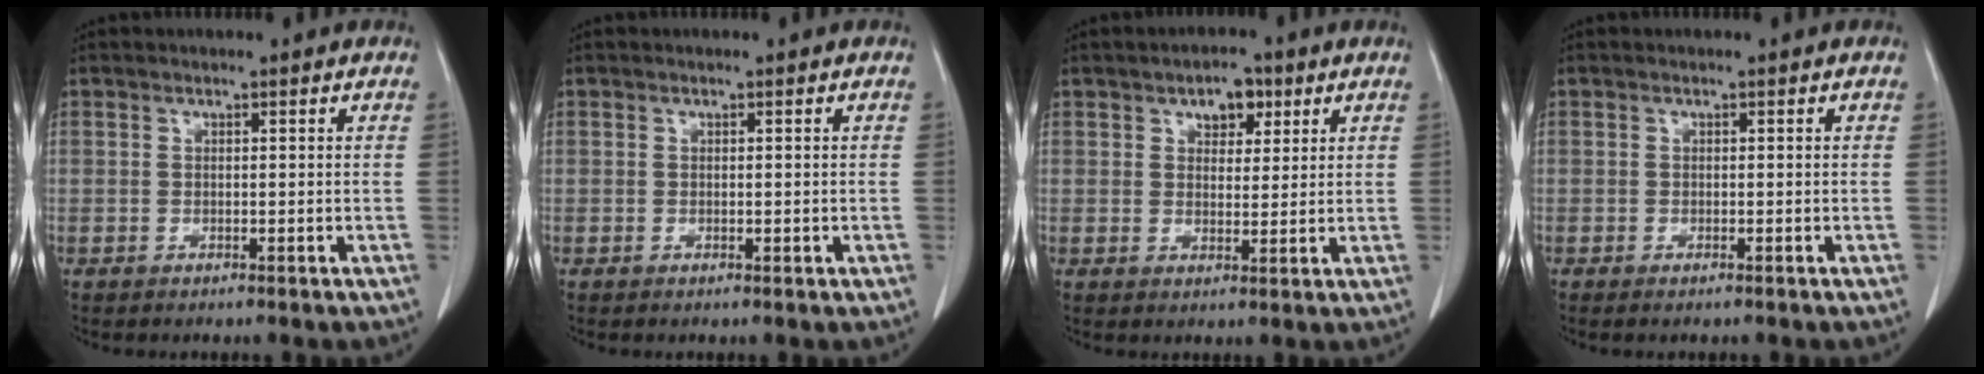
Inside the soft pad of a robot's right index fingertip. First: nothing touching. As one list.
[{"total": 0.5, "force": [0.0, 0.2, 0.5], "torque": [-0.004, -0.001, 0.004]}, {"total": 4.4, "force": [2.4, 2.6, 2.8], "torque": [-0.034, 0.007, 0.035]}, {"total": 0.6, "force": [-0.5, 0.0, 0.4], "torque": [-0.010, -0.001, -0.007]}]